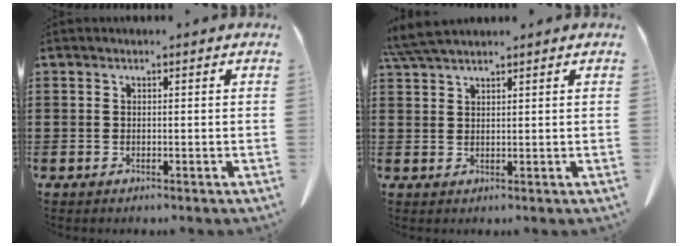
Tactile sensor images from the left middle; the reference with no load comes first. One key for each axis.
{"total": 4.1, "fx": 3.5, "fy": 0.4, "fz": 2.1, "tx": -0.050, "ty": -0.002, "tz": 0.068}